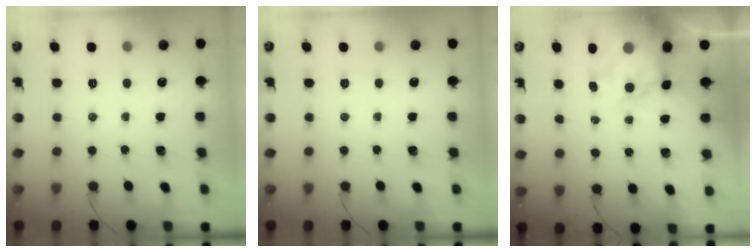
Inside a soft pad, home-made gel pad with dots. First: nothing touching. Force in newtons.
{"total": 0.0}
{"total": 9.3, "press": 8.7, "slide": 3.2}